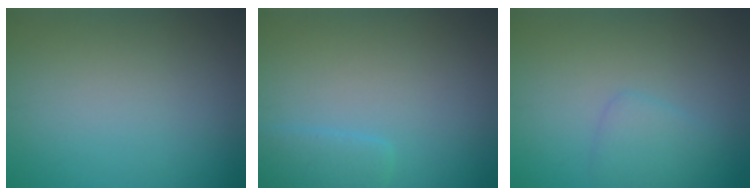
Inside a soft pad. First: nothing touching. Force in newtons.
{"total": 2.0, "press": 2.0, "slide": 0.2}
{"total": 1.8, "press": 1.8, "slide": 0.1}